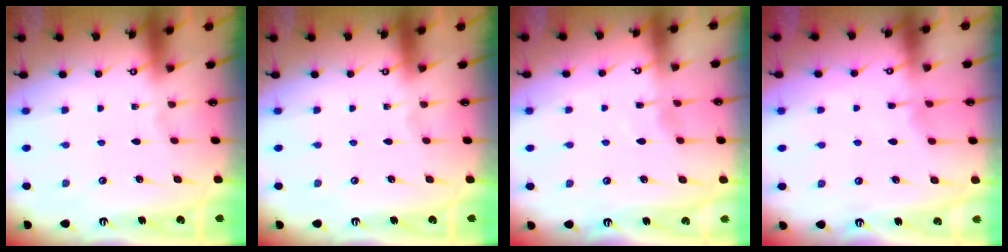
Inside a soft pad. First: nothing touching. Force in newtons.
{"total": 0.0}
{"total": 3.9, "press": 3.9, "slide": 0.6}
{"total": 3.9, "press": 3.9, "slide": 0.5}